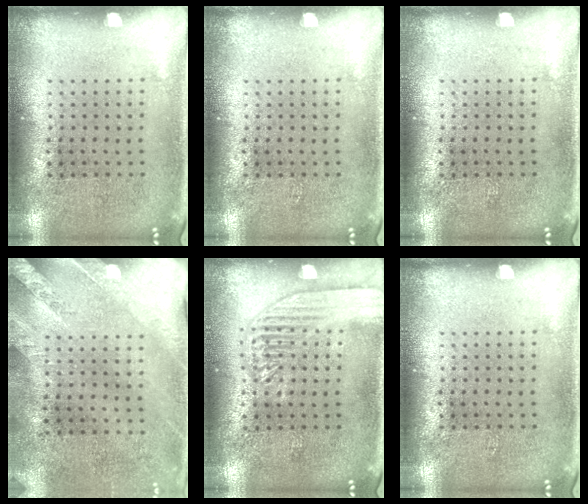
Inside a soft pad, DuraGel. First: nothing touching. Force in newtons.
{"total": 0.0}
{"total": 0.0}
{"total": 2.6, "press": 2.1, "slide": 1.6}
{"total": 1.8, "press": 1.7, "slide": 0.2}
{"total": 0.0}